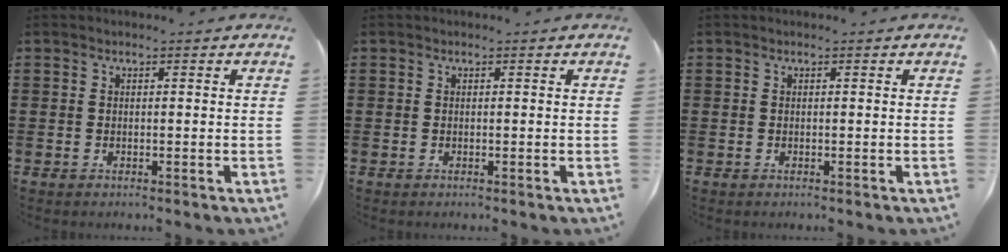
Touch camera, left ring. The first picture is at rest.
{"total": 0.0}
{"total": 0.0}